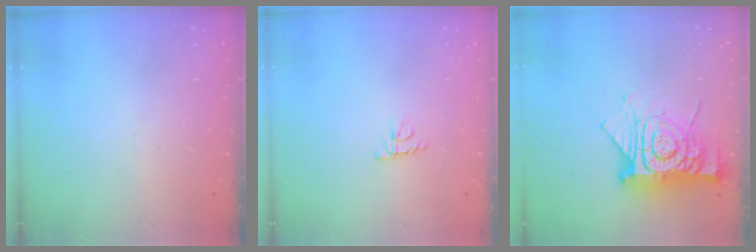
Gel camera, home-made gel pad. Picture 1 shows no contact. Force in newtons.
{"total": 4.1, "press": 4.0, "slide": 0.7}
{"total": 15.5, "press": 15.5, "slide": 1.4}